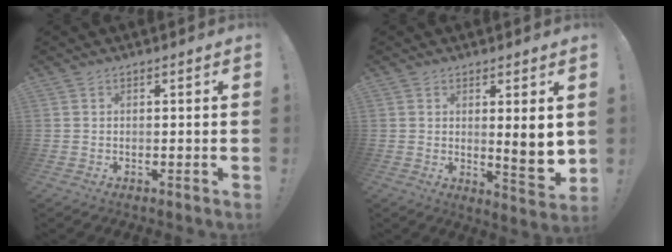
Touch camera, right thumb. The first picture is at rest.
{"total": 7.2, "force": [1.9, 0.8, 6.9], "torque": [-0.083, -0.027, 0.030]}